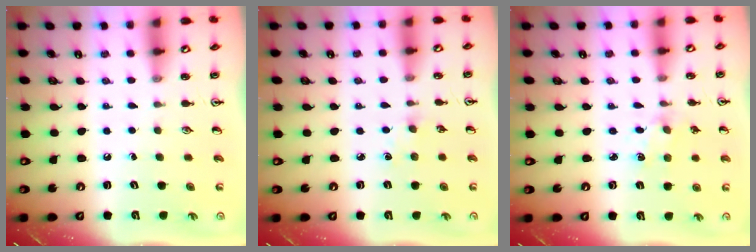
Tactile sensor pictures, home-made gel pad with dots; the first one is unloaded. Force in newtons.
{"total": 2.9, "press": 2.8, "slide": 0.4}
{"total": 1.6, "press": 1.6, "slide": 0.1}